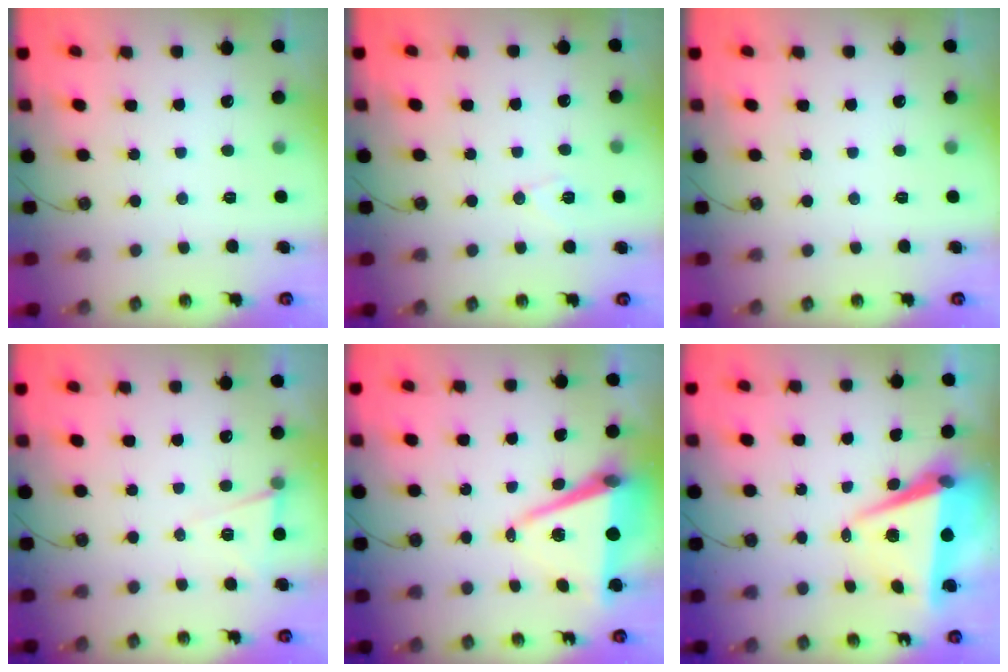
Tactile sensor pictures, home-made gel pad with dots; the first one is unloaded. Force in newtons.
{"total": 6.6, "press": 6.2, "slide": 2.4}
{"total": 0.0}
{"total": 6.7, "press": 5.0, "slide": 4.5}
{"total": 10.2, "press": 9.4, "slide": 4.1}
{"total": 8.4, "press": 7.4, "slide": 4.1}